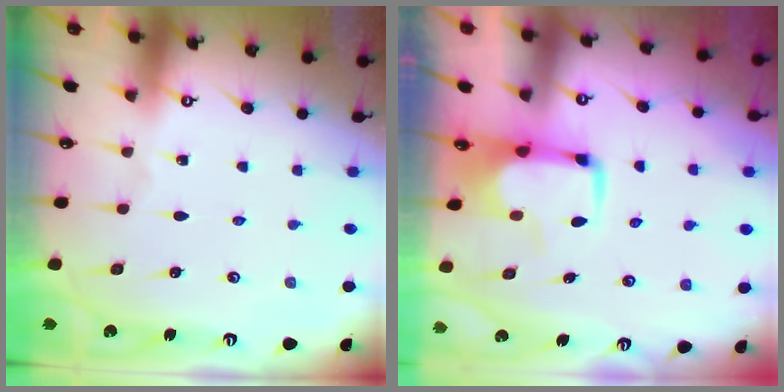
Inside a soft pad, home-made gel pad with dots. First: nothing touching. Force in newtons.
{"total": 1.0, "press": 0.8, "slide": 0.6}